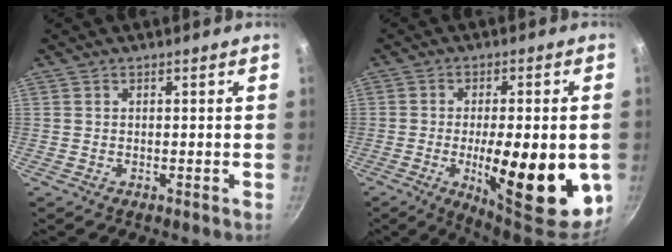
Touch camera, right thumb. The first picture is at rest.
{"total": 20.6, "force": [-4.5, 6.9, 18.9], "torque": [-0.243, -0.002, -0.053]}